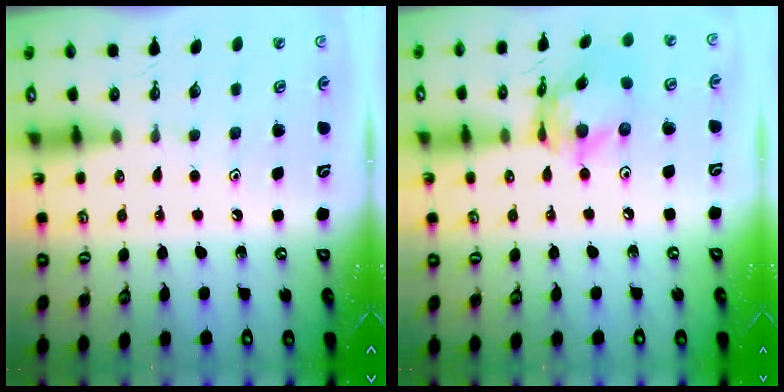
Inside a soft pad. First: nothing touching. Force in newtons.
{"total": 13.5, "press": 13.4, "slide": 1.4}